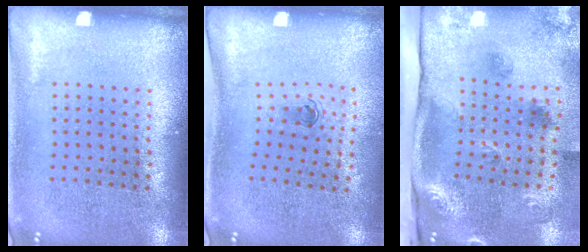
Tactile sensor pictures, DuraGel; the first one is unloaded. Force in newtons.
{"total": 0.7, "press": 0.4, "slide": 0.6}
{"total": 3.1, "press": 2.0, "slide": 2.4}